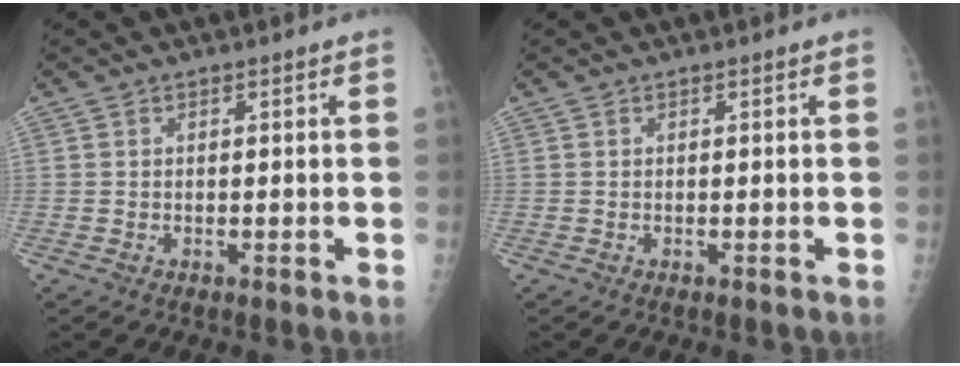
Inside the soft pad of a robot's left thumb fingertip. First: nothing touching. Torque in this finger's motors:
{"motor_torque": [0.00, 0.00, -0.04, -0.04, 0.00]}